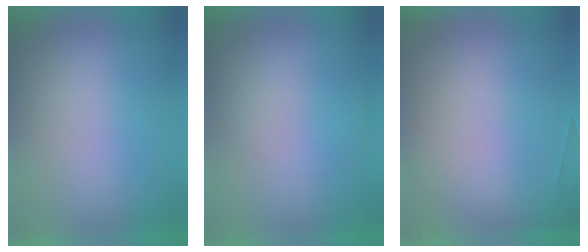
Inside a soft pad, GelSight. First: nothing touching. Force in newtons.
{"total": 1.2}
{"total": 2.6}